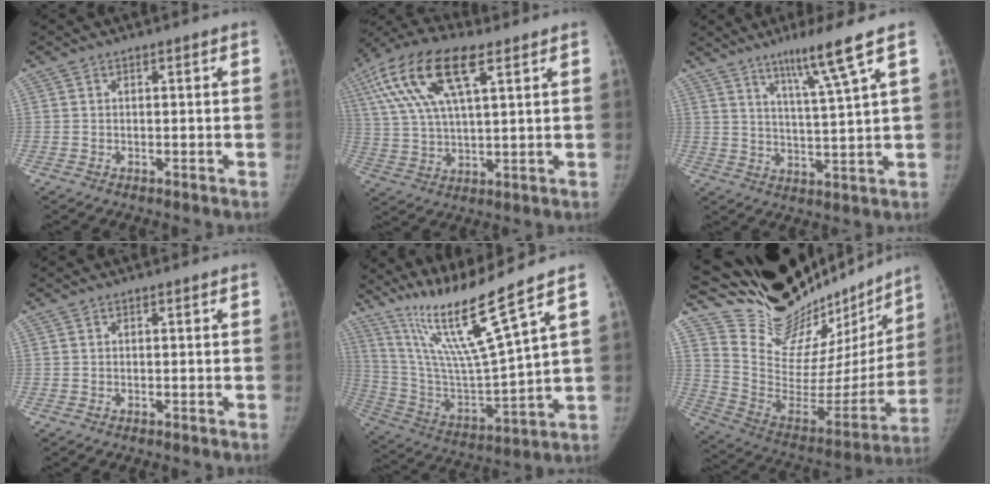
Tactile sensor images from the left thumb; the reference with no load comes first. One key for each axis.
{"total": 17.5, "fx": 7.7, "fy": 6.8, "fz": 14.1, "tx": -0.288, "ty": 0.009, "tz": 0.141}
{"total": 9.5, "fx": 5.8, "fy": -1.2, "fz": 7.5, "tx": -0.126, "ty": -0.039, "tz": 0.102}
{"total": 0.0}
{"total": 17.2, "fx": 12.4, "fy": -1.0, "fz": 11.9, "tx": -0.205, "ty": -0.075, "tz": 0.244}
{"total": 32.5, "fx": 28.2, "fy": 10.2, "fz": 12.6, "tx": -0.171, "ty": -0.154, "tz": 0.423}